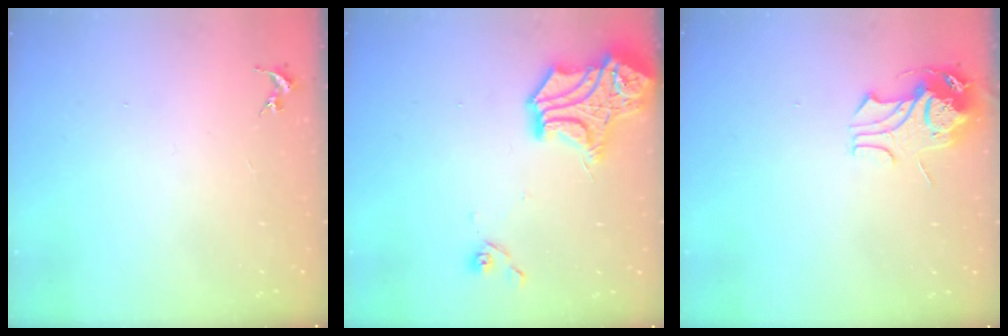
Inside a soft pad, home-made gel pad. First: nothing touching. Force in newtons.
{"total": 16.7, "press": 16.6, "slide": 2.0}
{"total": 11.0, "press": 10.9, "slide": 1.1}